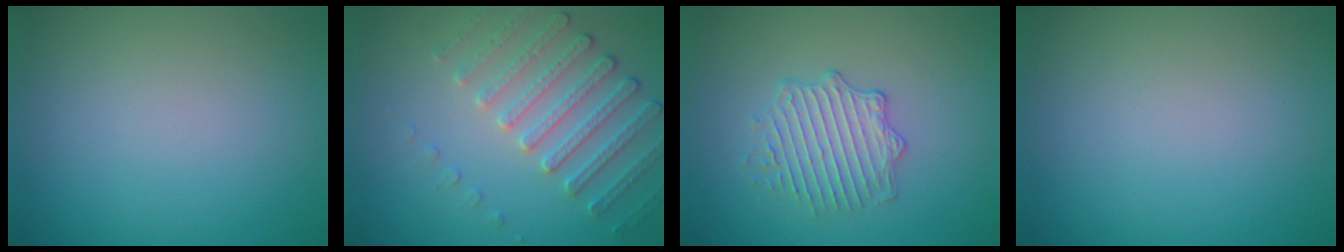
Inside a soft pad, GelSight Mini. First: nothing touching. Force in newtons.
{"total": 3.3, "press": 3.0, "slide": 1.4}
{"total": 2.6, "press": 2.0, "slide": 1.6}
{"total": 0.0}